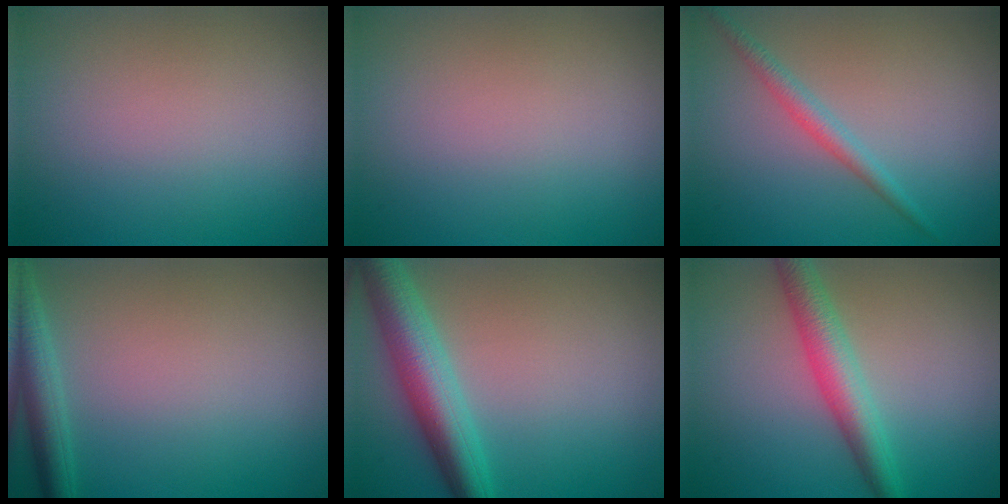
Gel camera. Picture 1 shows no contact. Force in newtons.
{"total": 0.0}
{"total": 1.9, "press": 1.9, "slide": 0.1}
{"total": 3.0, "press": 3.0, "slide": 0.2}
{"total": 6.2, "press": 6.2, "slide": 0.1}
{"total": 4.2, "press": 4.2, "slide": 0.1}